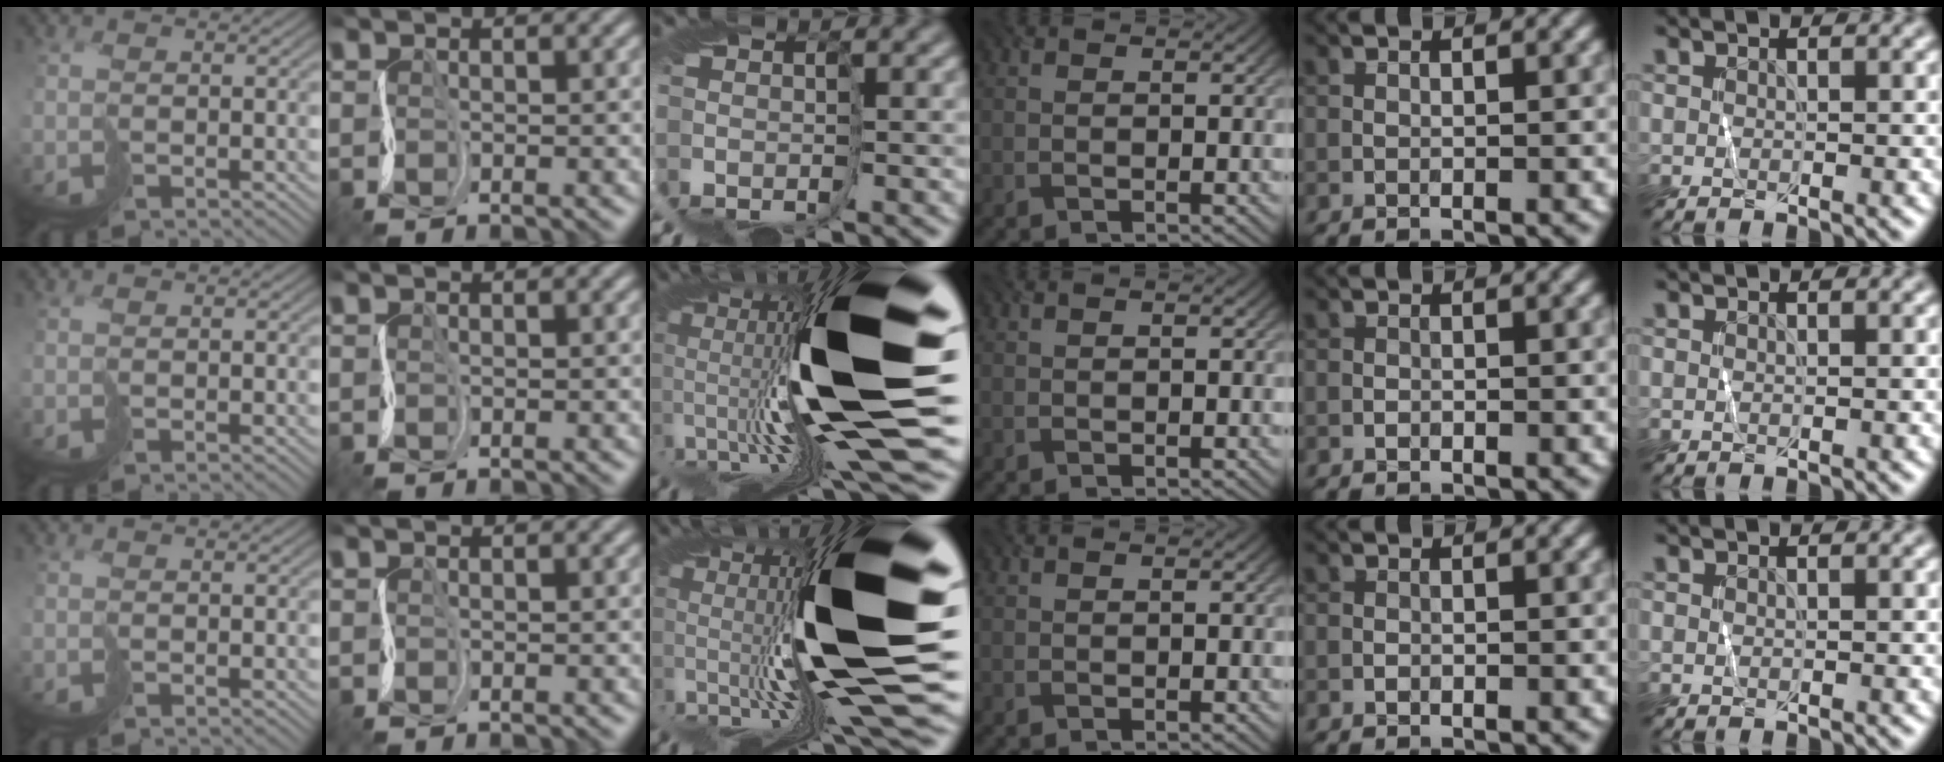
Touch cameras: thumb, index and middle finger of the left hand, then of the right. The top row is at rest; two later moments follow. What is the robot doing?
{"motion": "cut", "object": "tape"}